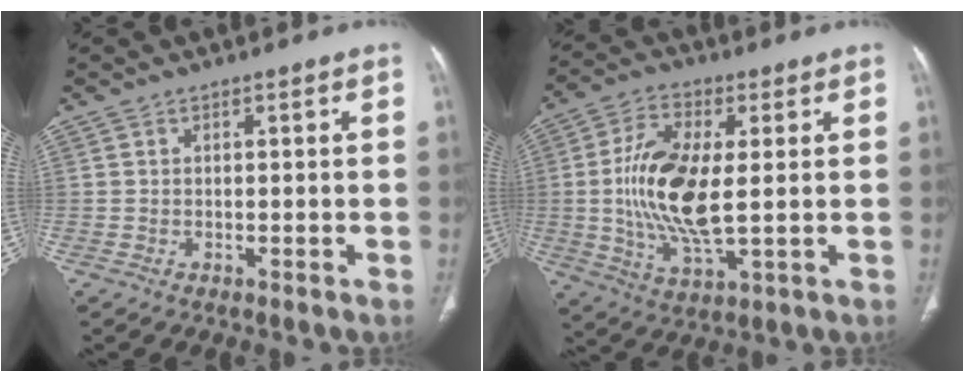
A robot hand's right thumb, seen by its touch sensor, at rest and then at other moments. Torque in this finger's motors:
{"motor_torque": [-0.83, 1.63, 1.02, 0.76, 0.30]}